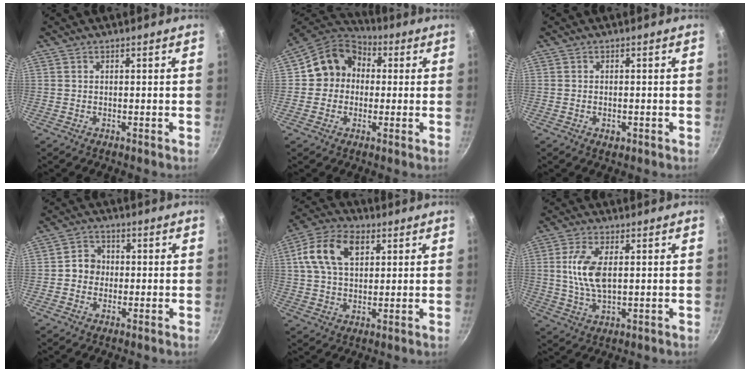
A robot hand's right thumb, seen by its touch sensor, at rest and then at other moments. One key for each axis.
{"total": 10.9, "fx": 0.6, "fy": 9.7, "fz": 4.8, "tx": -0.040, "ty": 0.027, "tz": -0.012}
{"total": 1.7, "fx": -0.6, "fy": 1.1, "fz": 1.1, "tx": -0.019, "ty": 0.000, "tz": -0.008}
{"total": 4.6, "fx": -0.3, "fy": 4.2, "fz": 1.8, "tx": 0.000, "ty": 0.012, "tz": -0.014}
{"total": 12.3, "fx": 4.0, "fy": 7.8, "fz": 8.6, "tx": -0.148, "ty": 0.009, "tz": 0.060}
{"total": 8.6, "fx": 1.2, "fy": 4.2, "fz": 7.4, "tx": -0.146, "ty": 0.000, "tz": 0.024}